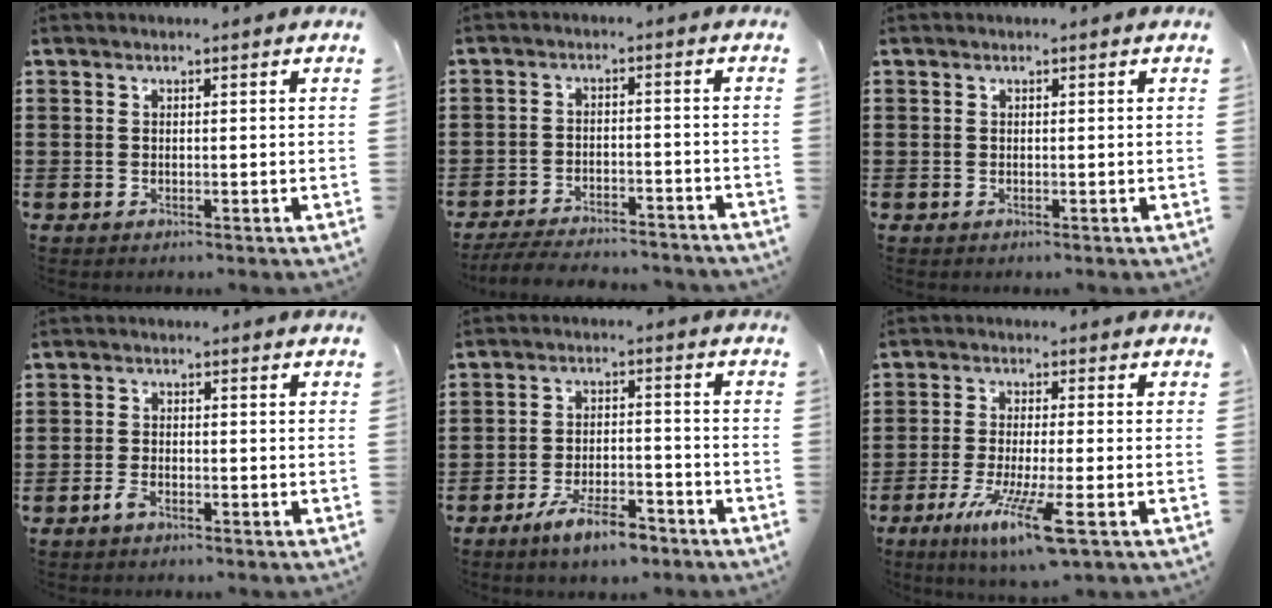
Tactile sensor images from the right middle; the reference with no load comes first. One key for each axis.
{"total": 5.1, "fx": -5.0, "fy": 0.4, "fz": 1.1, "tx": -0.029, "ty": 0.000, "tz": -0.102}
{"total": 0.0}
{"total": 2.0, "fx": -1.4, "fy": 0.6, "fz": 1.3, "tx": -0.040, "ty": -0.004, "tz": -0.031}
{"total": 6.9, "fx": -5.3, "fy": 1.7, "fz": 4.1, "tx": -0.082, "ty": 0.002, "tz": -0.099}
{"total": 8.8, "fx": -4.3, "fy": 0.6, "fz": 7.6, "tx": -0.153, "ty": -0.021, "tz": -0.077}